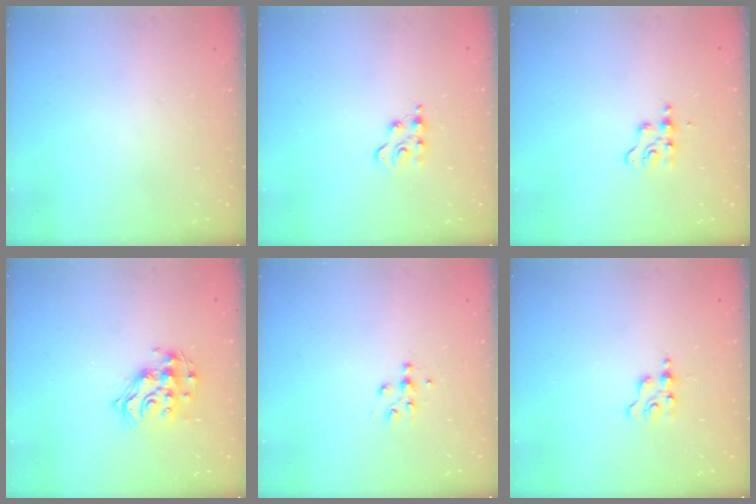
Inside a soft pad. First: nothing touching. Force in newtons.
{"total": 4.7, "press": 4.6, "slide": 0.6}
{"total": 6.2, "press": 6.1, "slide": 0.6}
{"total": 12.6, "press": 12.6, "slide": 0.8}
{"total": 4.9, "press": 4.9, "slide": 0.7}
{"total": 2.0, "press": 2.0, "slide": 0.2}